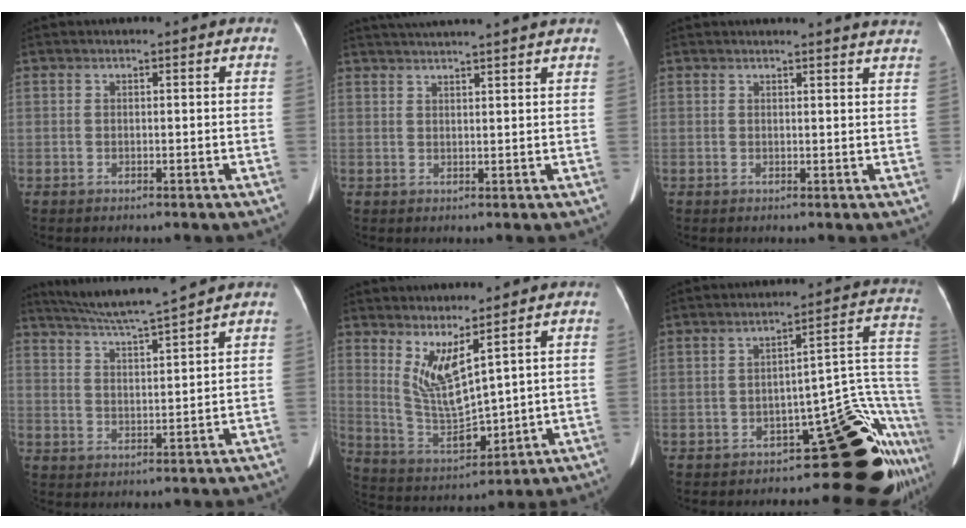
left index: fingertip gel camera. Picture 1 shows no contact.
{"total": 11.0, "force": [9.9, -1.0, 4.6], "torque": [-0.077, 0.020, 0.127]}
{"total": 9.6, "force": [9.2, -0.1, 2.6], "torque": [-0.028, -0.019, 0.081]}
{"total": 9.4, "force": [8.3, -1.8, 3.9], "torque": [-0.072, 0.004, 0.145]}
{"total": 7.6, "force": [3.4, 1.9, 6.5], "torque": [-0.131, -0.023, 0.084]}
{"total": 16.7, "force": [-10.2, 3.9, 12.7], "torque": [-0.058, 0.065, -0.121]}